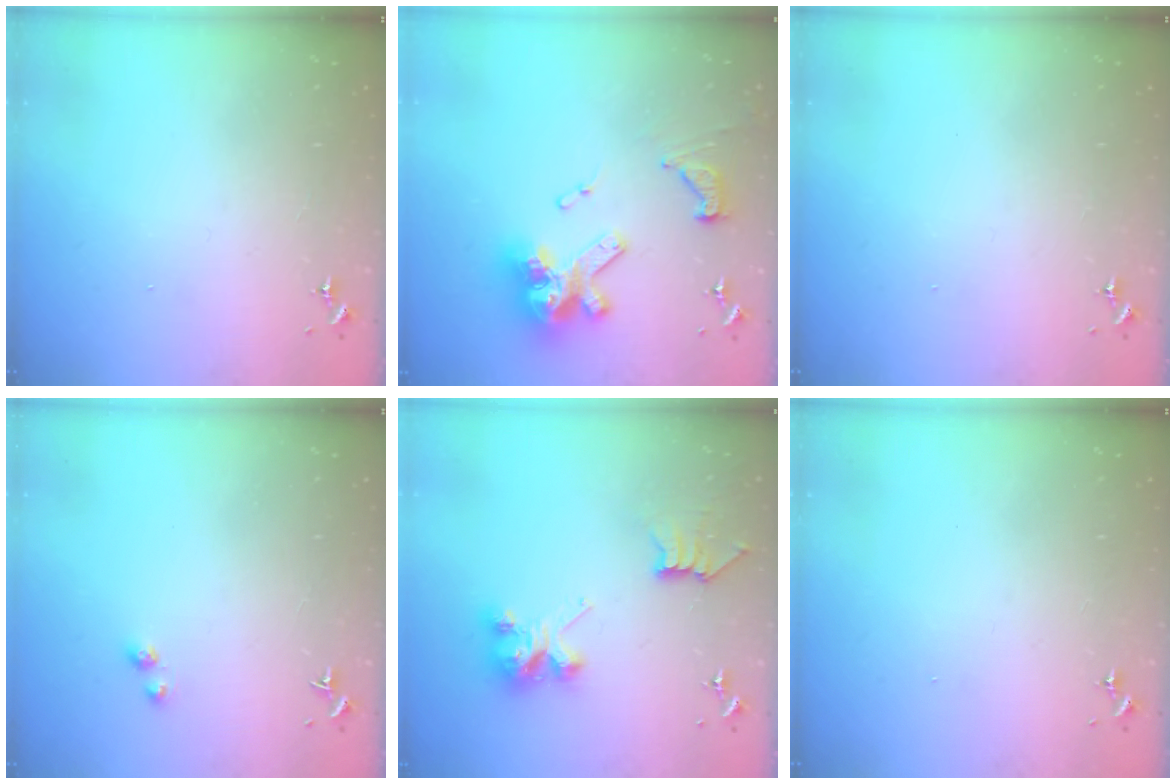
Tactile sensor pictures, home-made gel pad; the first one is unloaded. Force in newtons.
{"total": 20.1, "press": 20.0, "slide": 1.8}
{"total": 0.0}
{"total": 3.2, "press": 3.1, "slide": 0.6}
{"total": 8.2, "press": 8.2, "slide": 0.1}
{"total": 0.0}